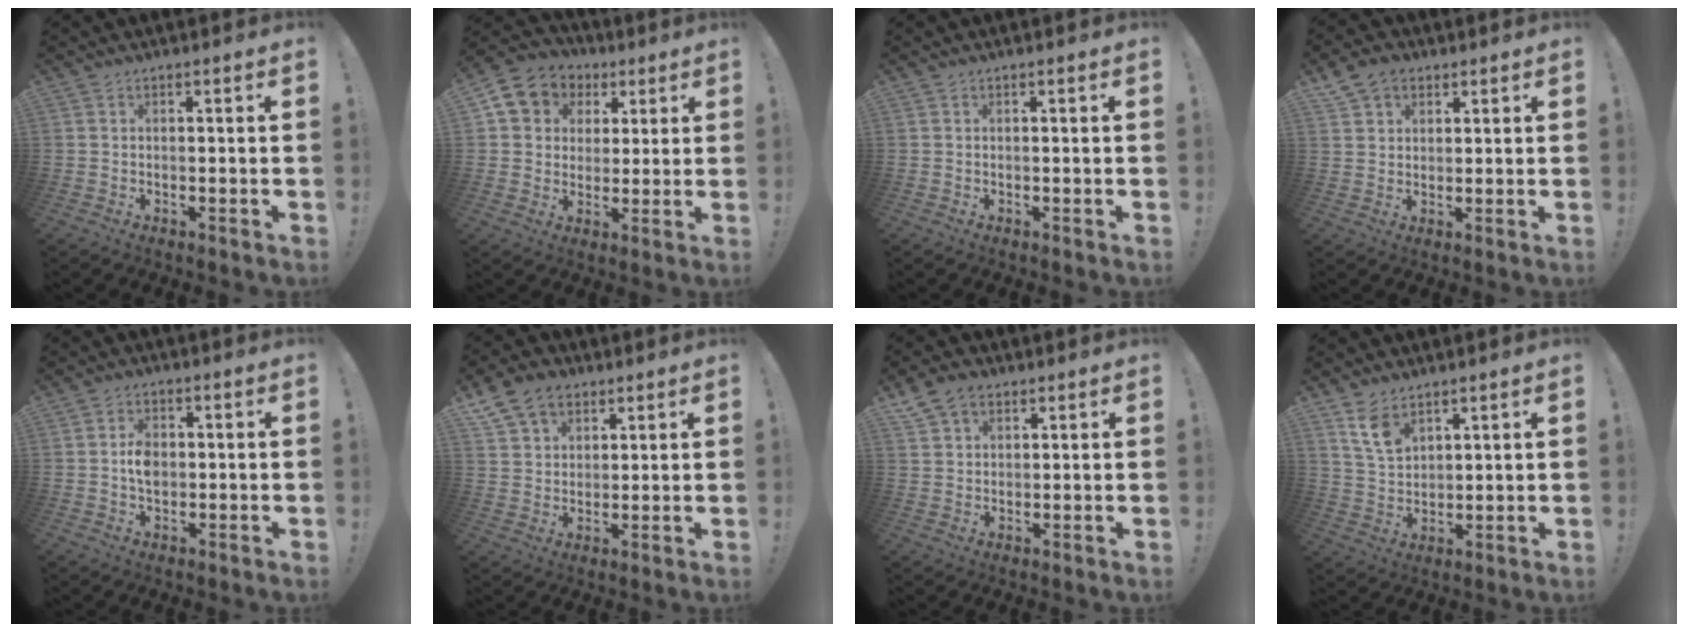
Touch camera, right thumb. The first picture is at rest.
{"total": 8.6, "force": [3.0, 7.7, 2.4], "torque": [-0.026, -0.016, 0.060]}
{"total": 0.0}
{"total": 6.8, "force": [4.0, 4.9, 2.4], "torque": [-0.037, -0.014, 0.079]}
{"total": 4.9, "force": [-0.3, 3.4, 3.6], "torque": [-0.039, 0.003, -0.008]}
{"total": 11.0, "force": [6.3, 8.1, 4.1], "torque": [-0.064, -0.030, 0.124]}
{"total": 7.1, "force": [4.2, 5.0, 2.8], "torque": [-0.044, -0.014, 0.083]}
{"total": 8.8, "force": [5.8, 5.2, 4.1], "torque": [-0.067, -0.032, 0.112]}